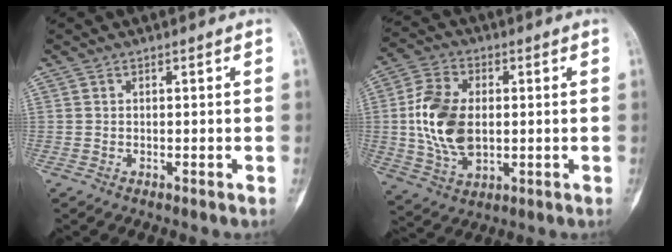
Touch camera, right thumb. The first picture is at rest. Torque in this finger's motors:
{"motor_torque": [0.24, 2.17, 0.92, 0.67, 0.21]}